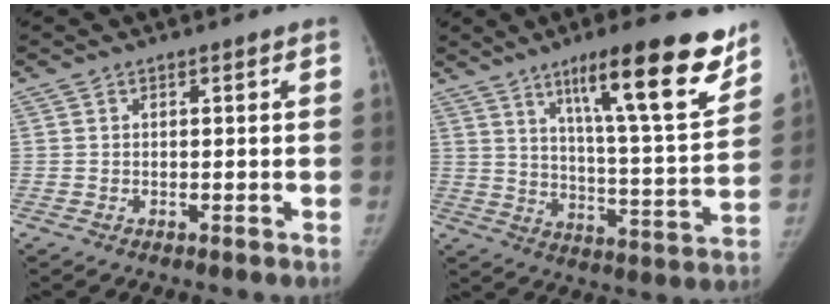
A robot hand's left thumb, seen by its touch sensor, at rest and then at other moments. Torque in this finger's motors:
{"motor_torque": [1.15, -0.13, 1.44, -1.30, 0.44]}